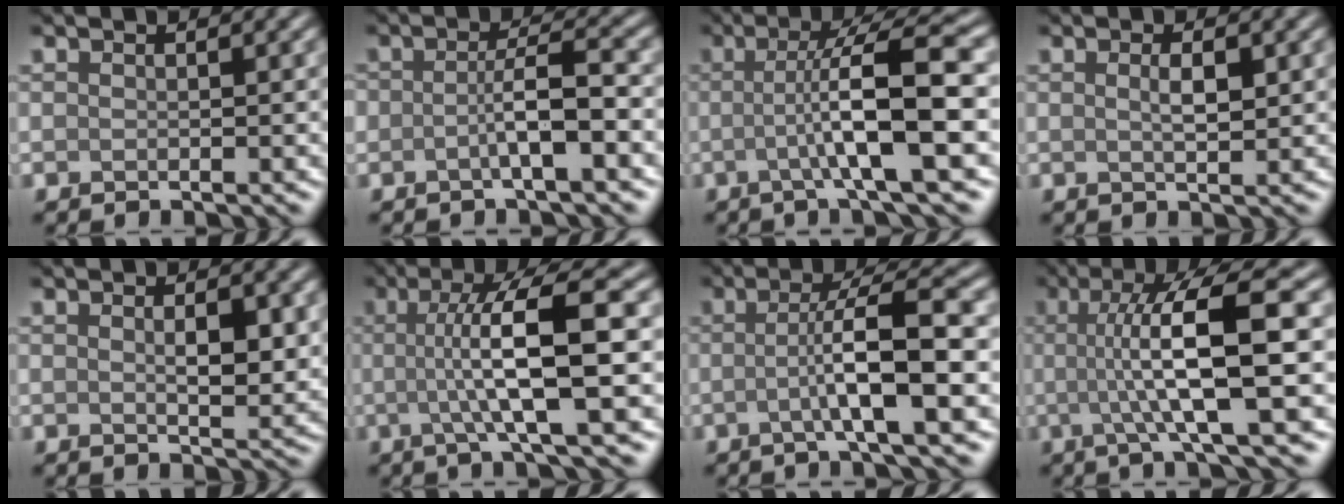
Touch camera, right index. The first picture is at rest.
{"total": 3.0, "force": [-1.2, 0.5, 2.7], "torque": [-0.048, 0.011, -0.024]}
{"total": 7.9, "force": [-0.8, 1.1, 7.8], "torque": [-0.116, 0.013, -0.020]}
{"total": 1.8, "force": [0.4, 0.5, 1.6], "torque": [-0.031, 0.000, 0.008]}
{"total": 2.7, "force": [0.5, 1.1, 2.5], "torque": [-0.040, -0.005, 0.011]}
{"total": 8.6, "force": [0.1, 1.6, 8.5], "torque": [-0.125, 0.007, 0.000]}
{"total": 6.5, "force": [-0.9, 0.9, 6.4], "torque": [-0.100, 0.013, -0.026]}
{"total": 9.6, "force": [0.3, 2.0, 9.4], "torque": [-0.130, 0.006, 0.003]}